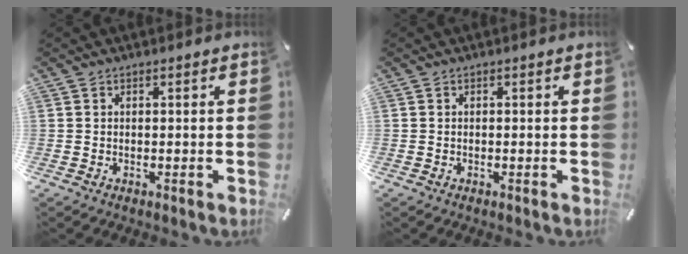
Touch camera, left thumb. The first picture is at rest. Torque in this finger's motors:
{"motor_torque": [0.06, 0.06, 0.02, -0.03, 0.00]}